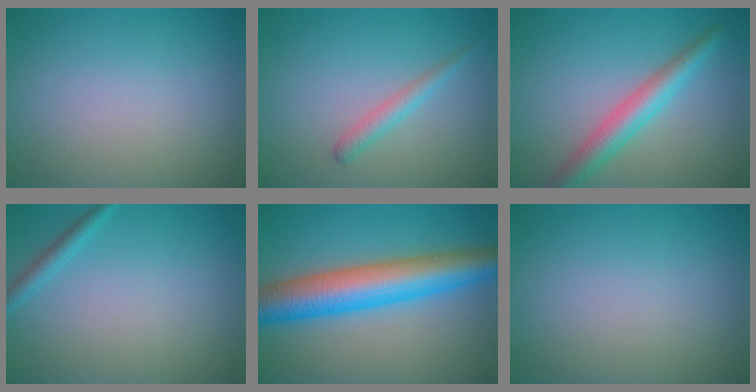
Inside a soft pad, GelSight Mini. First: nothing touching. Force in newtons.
{"total": 1.6, "press": 1.6, "slide": 0.1}
{"total": 3.9, "press": 3.9, "slide": 0.1}
{"total": 1.4, "press": 1.4, "slide": 0.1}
{"total": 9.2, "press": 9.2, "slide": 0.0}
{"total": 0.0}